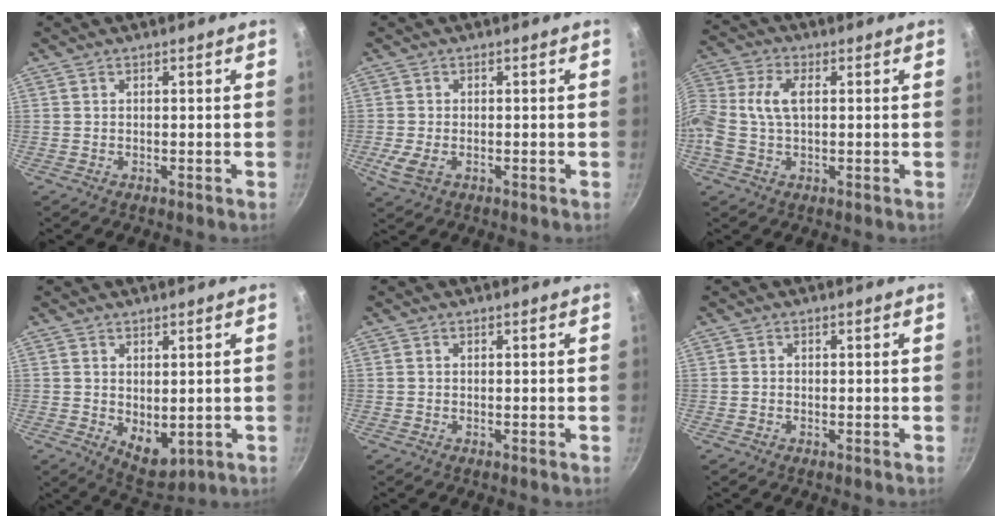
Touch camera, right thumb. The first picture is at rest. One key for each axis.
{"total": 3.9, "fx": -1.1, "fy": 2.4, "fz": 2.9, "tx": -0.060, "ty": -0.006, "tz": -0.020}
{"total": 9.0, "fx": 0.7, "fy": 5.4, "fz": 7.2, "tx": -0.156, "ty": 0.019, "tz": 0.000}
{"total": 6.1, "fx": 0.3, "fy": 3.9, "fz": 4.8, "tx": -0.052, "ty": -0.017, "tz": 0.022}
{"total": 0.0}
{"total": 0.5, "fx": -0.1, "fy": 0.5, "fz": 0.1, "tx": 0.000, "ty": 0.002, "tz": -0.004}